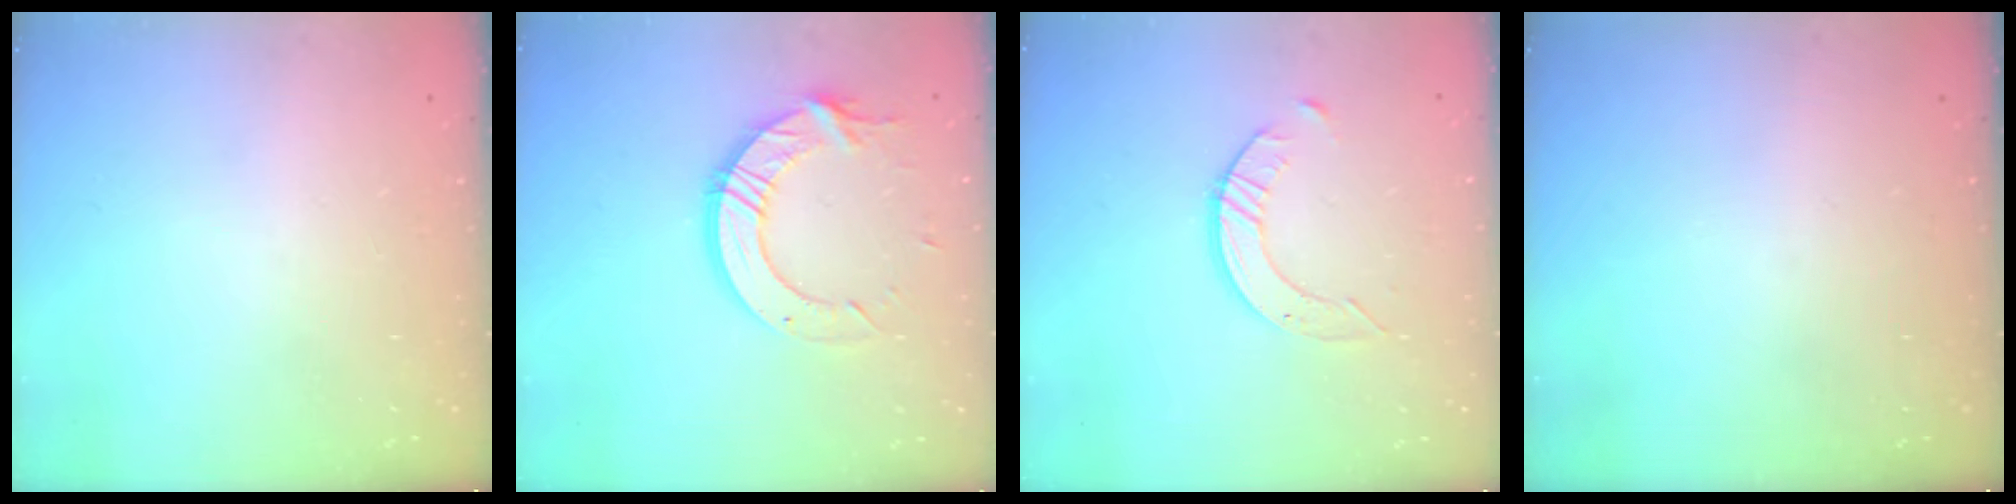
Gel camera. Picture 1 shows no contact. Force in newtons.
{"total": 12.1, "press": 12.0, "slide": 0.6}
{"total": 4.4, "press": 4.3, "slide": 0.5}
{"total": 0.0}